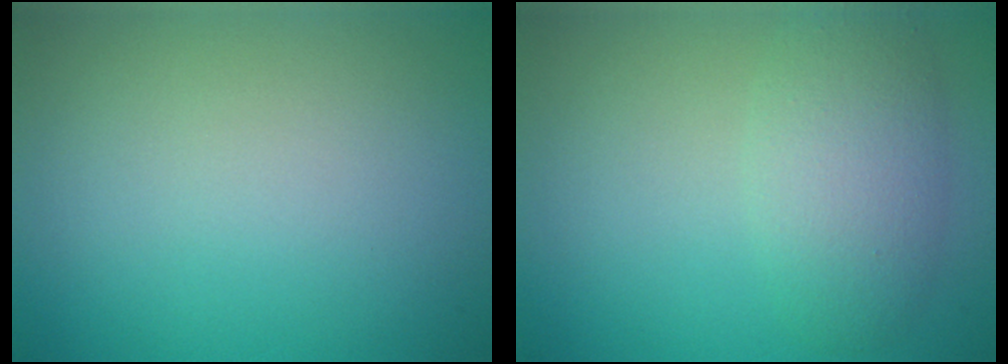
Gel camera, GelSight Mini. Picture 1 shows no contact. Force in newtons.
{"total": 3.8, "press": 3.8, "slide": 0.4}